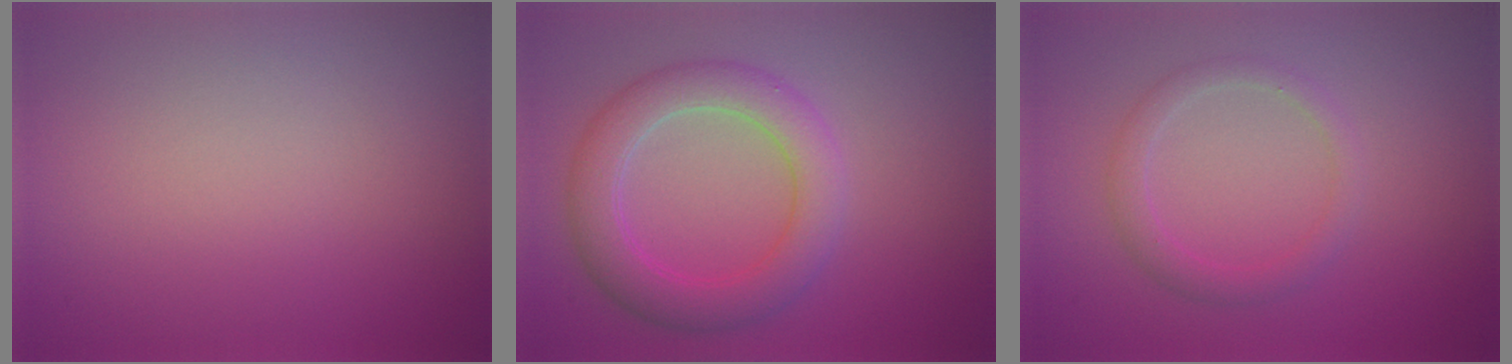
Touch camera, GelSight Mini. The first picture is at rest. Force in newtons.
{"total": 4.9, "press": 4.9, "slide": 0.2}
{"total": 1.9, "press": 1.9, "slide": 0.0}